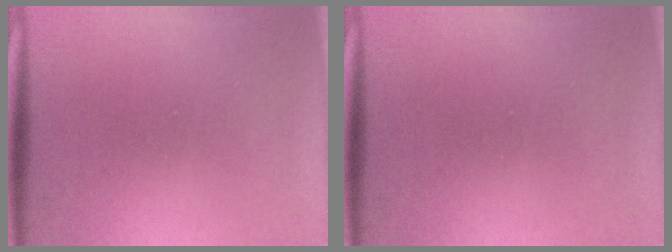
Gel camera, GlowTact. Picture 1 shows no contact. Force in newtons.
{"total": 0.0}